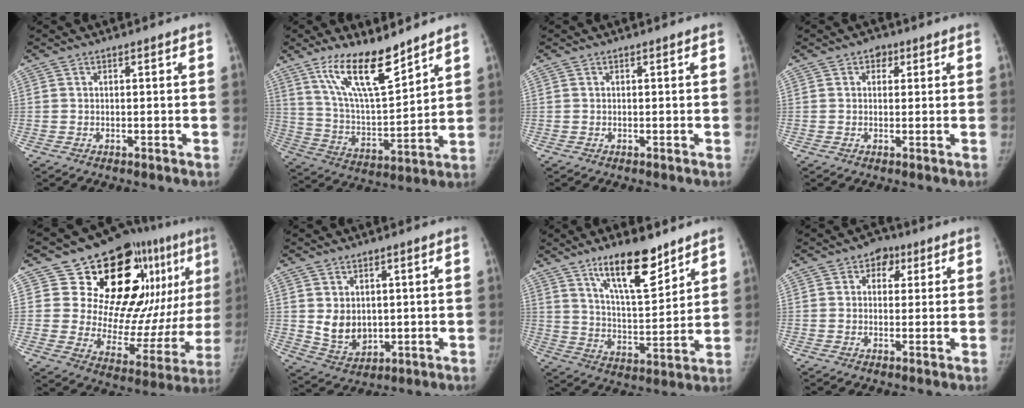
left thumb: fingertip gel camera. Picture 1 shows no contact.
{"total": 15.3, "force": [10.9, 4.2, 10.0], "torque": [-0.153, -0.070, 0.210]}
{"total": 0.0}
{"total": 2.3, "force": [1.0, 1.8, 1.0], "torque": [0.003, 0.000, 0.008]}
{"total": 27.0, "force": [11.4, 13.9, 20.2], "torque": [-0.223, -0.026, 0.180]}
{"total": 7.0, "force": [0.8, 5.5, 4.2], "torque": [-0.047, -0.019, 0.037]}
{"total": 14.5, "force": [9.8, 4.5, 9.7], "torque": [-0.135, -0.066, 0.175]}
{"total": 4.2, "force": [1.7, 3.3, 1.9], "torque": [0.005, 0.000, 0.018]}